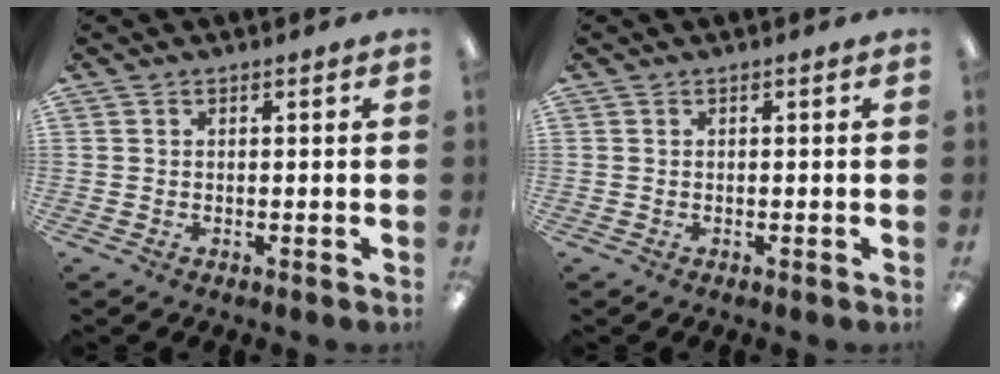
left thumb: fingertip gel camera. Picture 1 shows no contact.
{"total": 0.0}